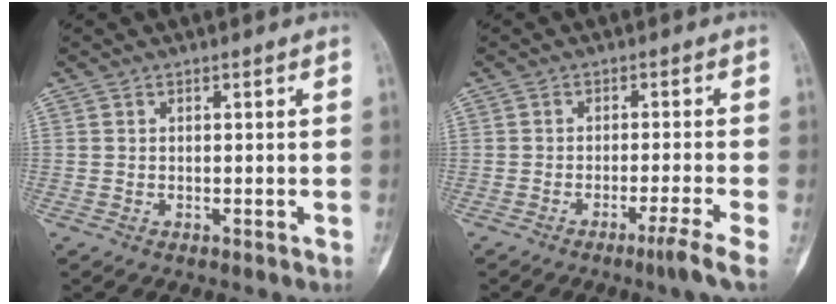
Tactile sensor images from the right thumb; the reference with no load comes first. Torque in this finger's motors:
{"motor_torque": [0.19, -0.19, 0.26, -0.39, 0.11]}